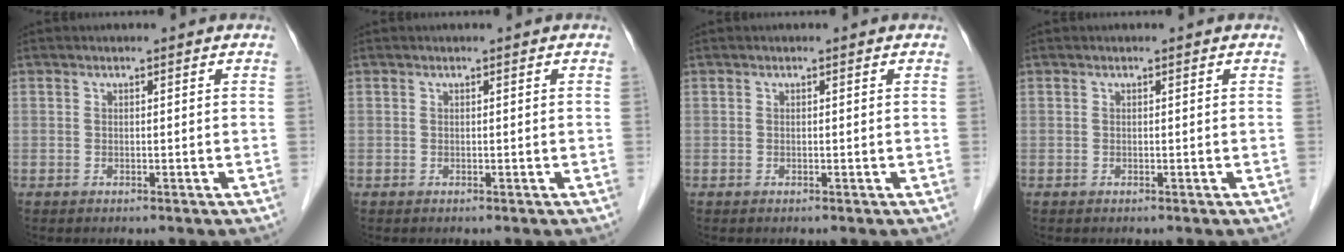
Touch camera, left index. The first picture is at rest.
{"total": 0.0}
{"total": 0.0}
{"total": 0.0}